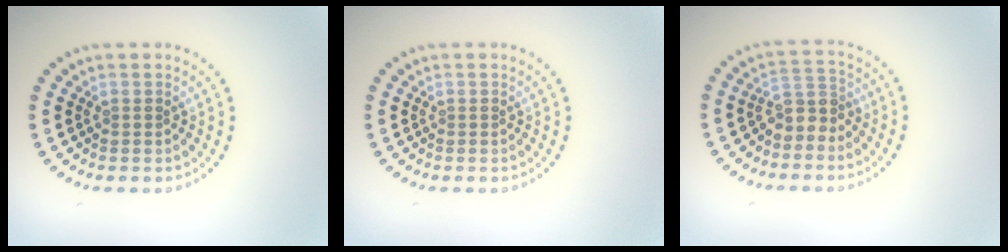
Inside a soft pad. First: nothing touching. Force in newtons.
{"total": 0.0}
{"total": 2.6, "press": 2.1, "slide": 1.6}